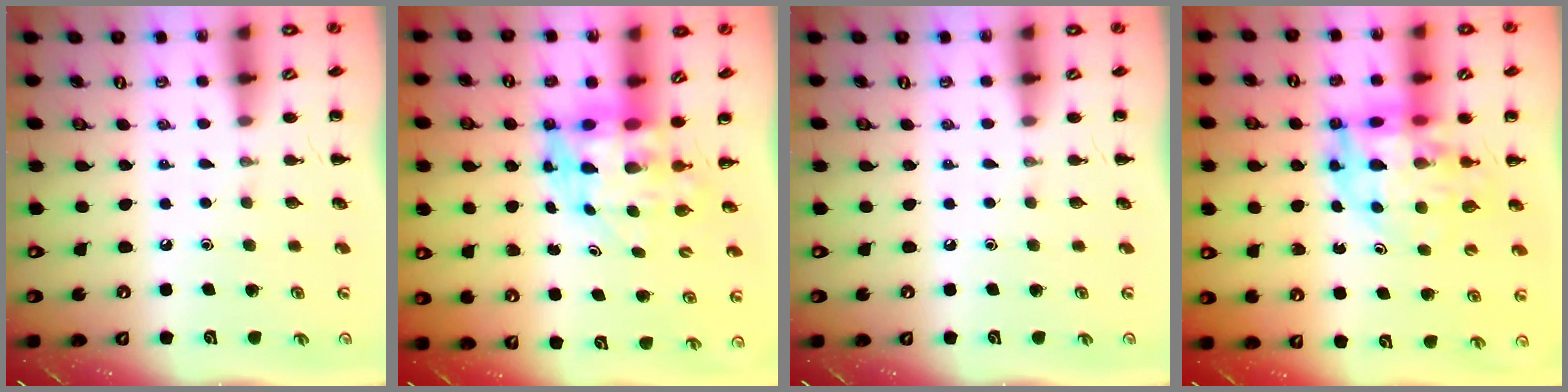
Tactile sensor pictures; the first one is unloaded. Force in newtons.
{"total": 6.2, "press": 5.9, "slide": 1.8}
{"total": 0.0}
{"total": 13.4, "press": 12.8, "slide": 4.1}